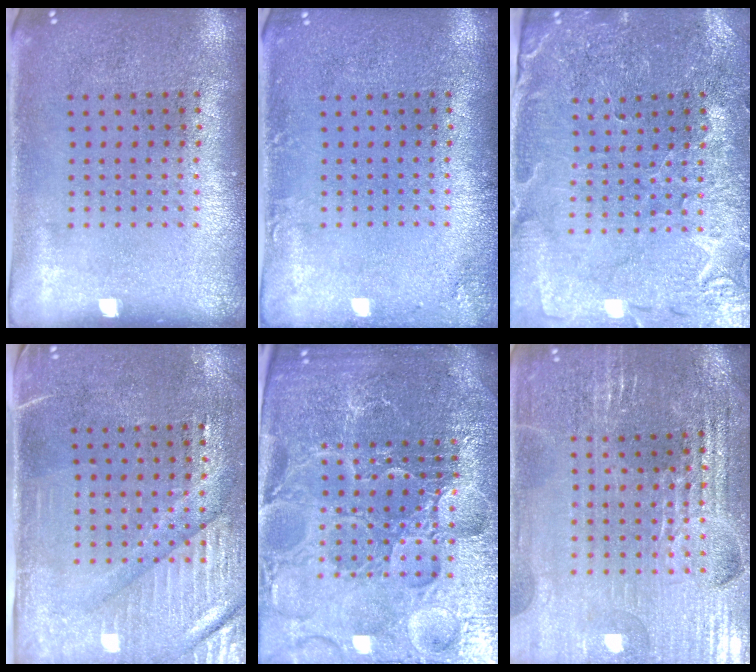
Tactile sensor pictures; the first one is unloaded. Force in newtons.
{"total": 1.3, "press": 1.3, "slide": 0.0}
{"total": 1.3, "press": 1.2, "slide": 0.2}
{"total": 3.4, "press": 3.1, "slide": 1.4}
{"total": 6.0, "press": 5.4, "slide": 2.7}
{"total": 3.4, "press": 3.4, "slide": 0.5}